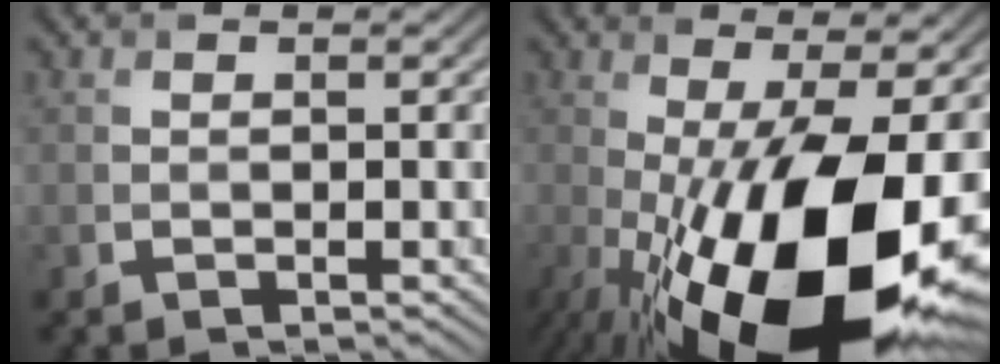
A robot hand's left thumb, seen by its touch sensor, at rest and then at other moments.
{"total": 20.4, "force": [-6.1, 7.3, 18.1], "torque": [-0.308, -0.027, -0.091]}